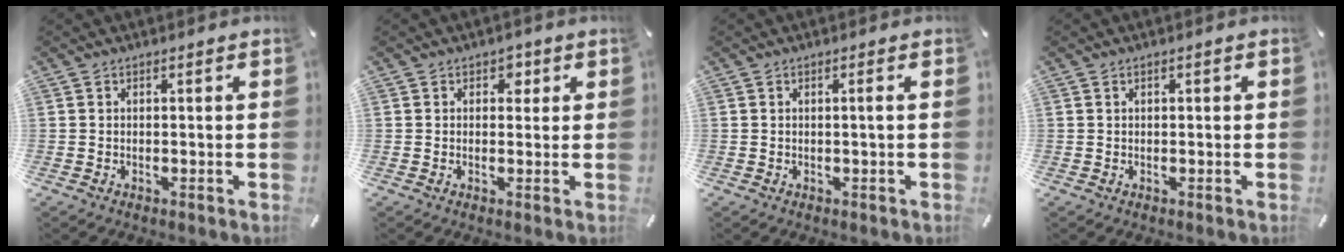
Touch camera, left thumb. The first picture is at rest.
{"total": 2.3, "force": [0.7, 1.9, 1.1], "torque": [-0.001, -0.003, 0.004]}
{"total": 1.3, "force": [0.0, -0.1, 1.3], "torque": [-0.023, -0.003, -0.003]}
{"total": 0.6, "force": [0.0, 0.5, 0.5], "torque": [-0.009, 0.003, -0.001]}